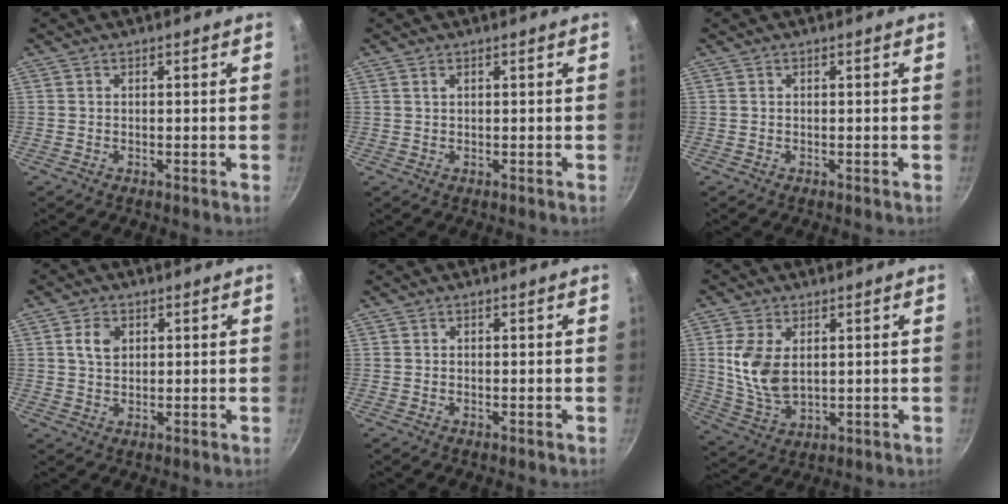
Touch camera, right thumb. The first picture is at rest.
{"total": 0.7, "force": [0.4, 0.3, 0.5], "torque": [-0.009, 0.002, 0.008]}
{"total": 0.0}
{"total": 4.4, "force": [1.4, 3.2, 2.7], "torque": [-0.036, -0.001, 0.025]}
{"total": 0.0}
{"total": 10.0, "force": [2.0, 6.0, 7.7], "torque": [-0.150, -0.020, 0.048]}